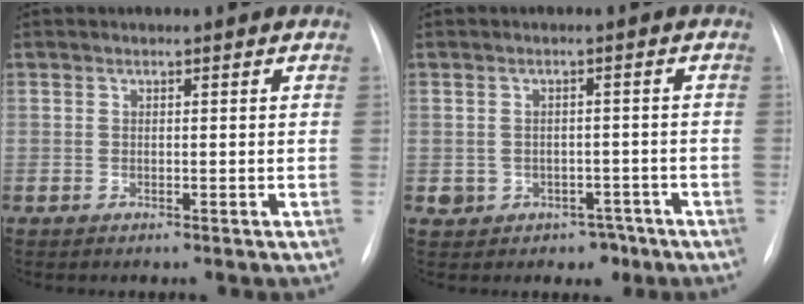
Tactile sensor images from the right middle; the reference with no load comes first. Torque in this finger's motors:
{"motor_torque": [0.09, -0.04, 0.00, 0.00]}